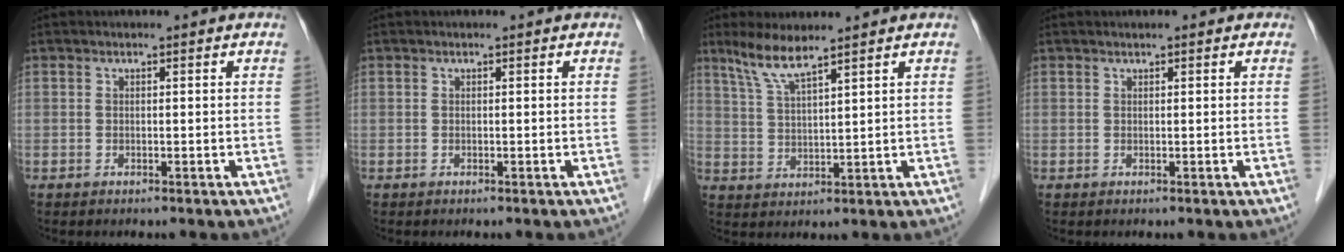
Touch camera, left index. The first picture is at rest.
{"total": 0.0}
{"total": 5.5, "force": [4.4, 0.0, 3.4], "torque": [-0.074, 0.000, 0.090]}
{"total": 0.8, "force": [0.6, 0.4, 0.4], "torque": [-0.013, 0.007, 0.007]}